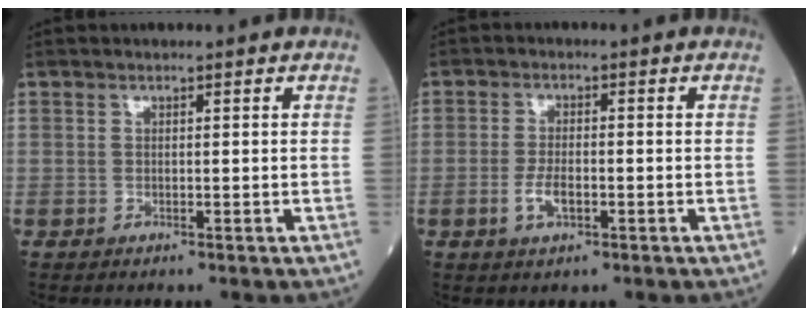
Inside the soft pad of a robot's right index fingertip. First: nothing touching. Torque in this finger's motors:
{"motor_torque": [0.50, -0.23, 0.17, 0.03]}